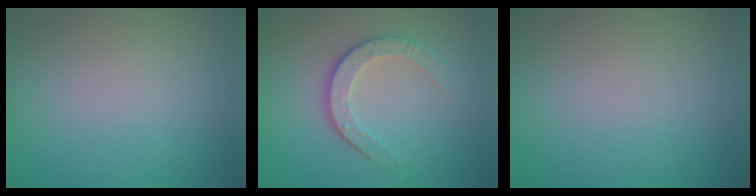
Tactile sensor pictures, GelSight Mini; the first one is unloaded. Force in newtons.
{"total": 3.6, "press": 2.5, "slide": 2.6}
{"total": 0.0}